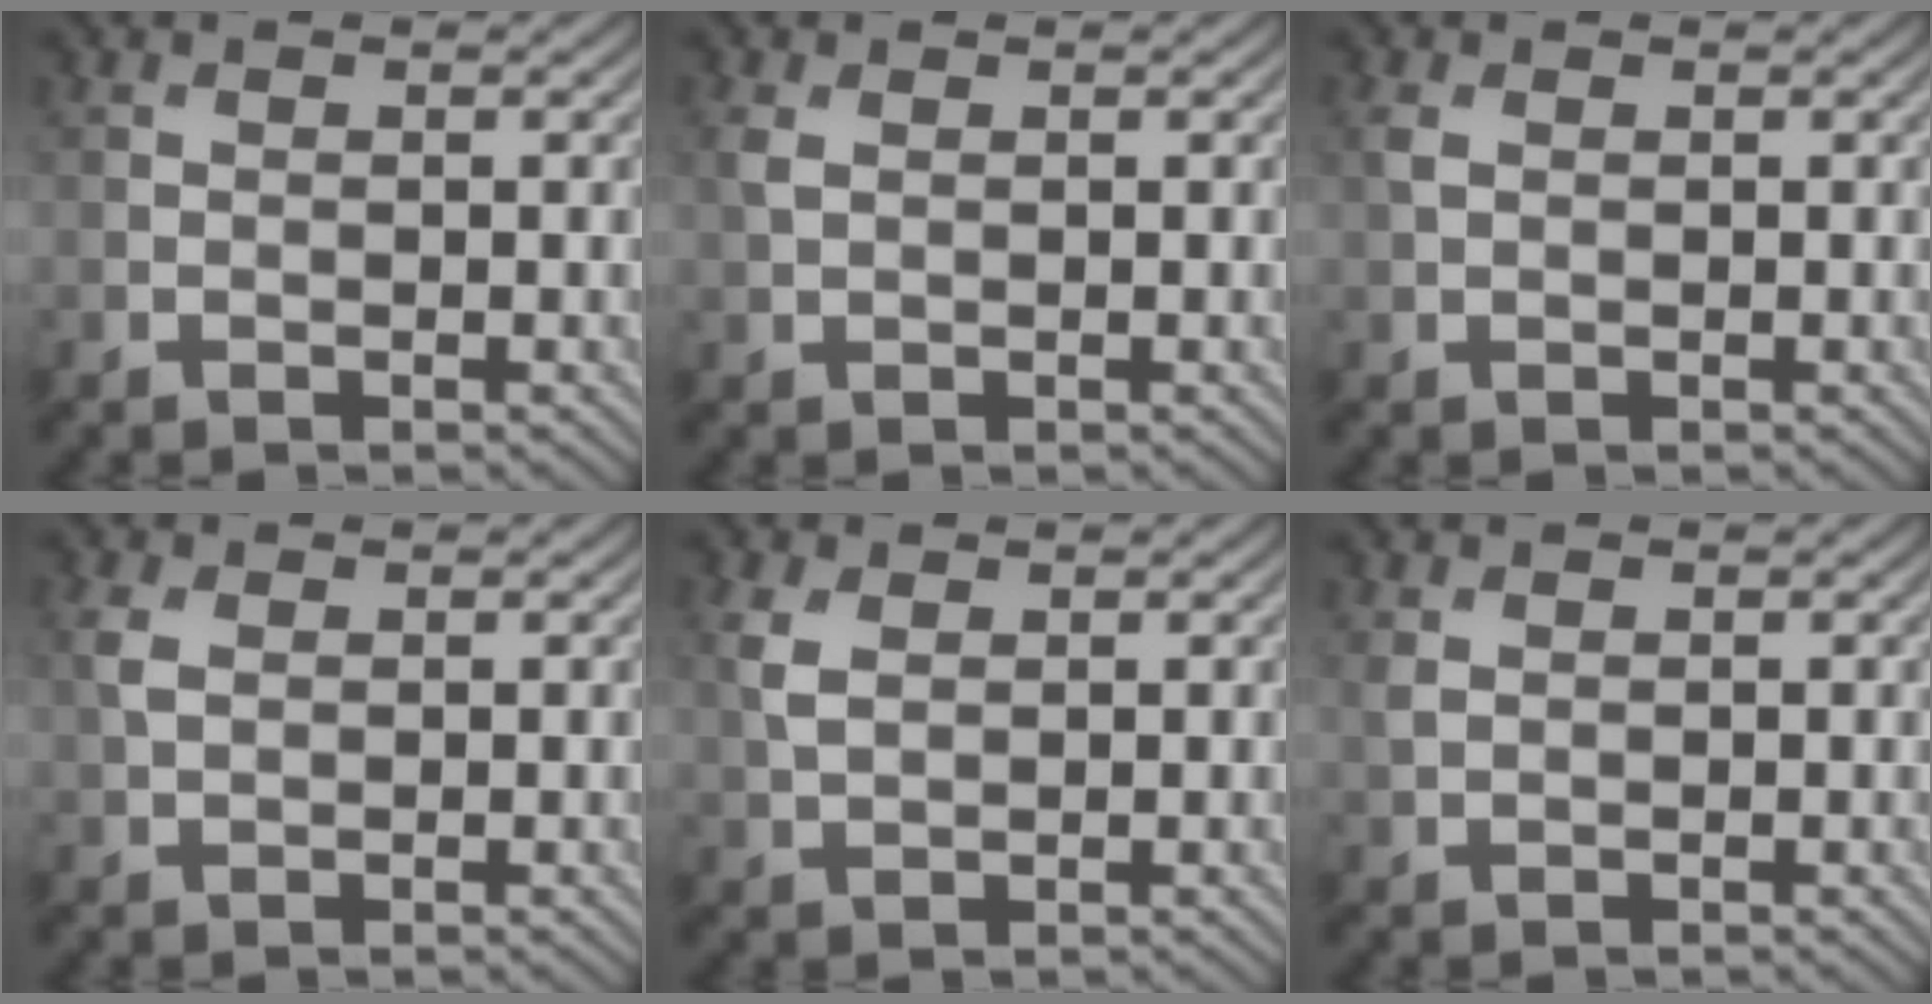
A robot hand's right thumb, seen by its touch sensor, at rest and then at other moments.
{"total": 1.5, "force": [0.5, 0.9, 1.1], "torque": [-0.036, 0.003, 0.010]}
{"total": 1.2, "force": [0.4, 0.7, 0.9], "torque": [-0.028, 0.003, 0.007]}
{"total": 2.2, "force": [0.7, 1.4, 1.6], "torque": [-0.048, 0.004, 0.014]}
{"total": 3.0, "force": [1.1, 1.7, 2.1], "torque": [-0.063, 0.004, 0.022]}
{"total": 1.1, "force": [0.5, 0.6, 0.7], "torque": [-0.025, 0.001, 0.014]}